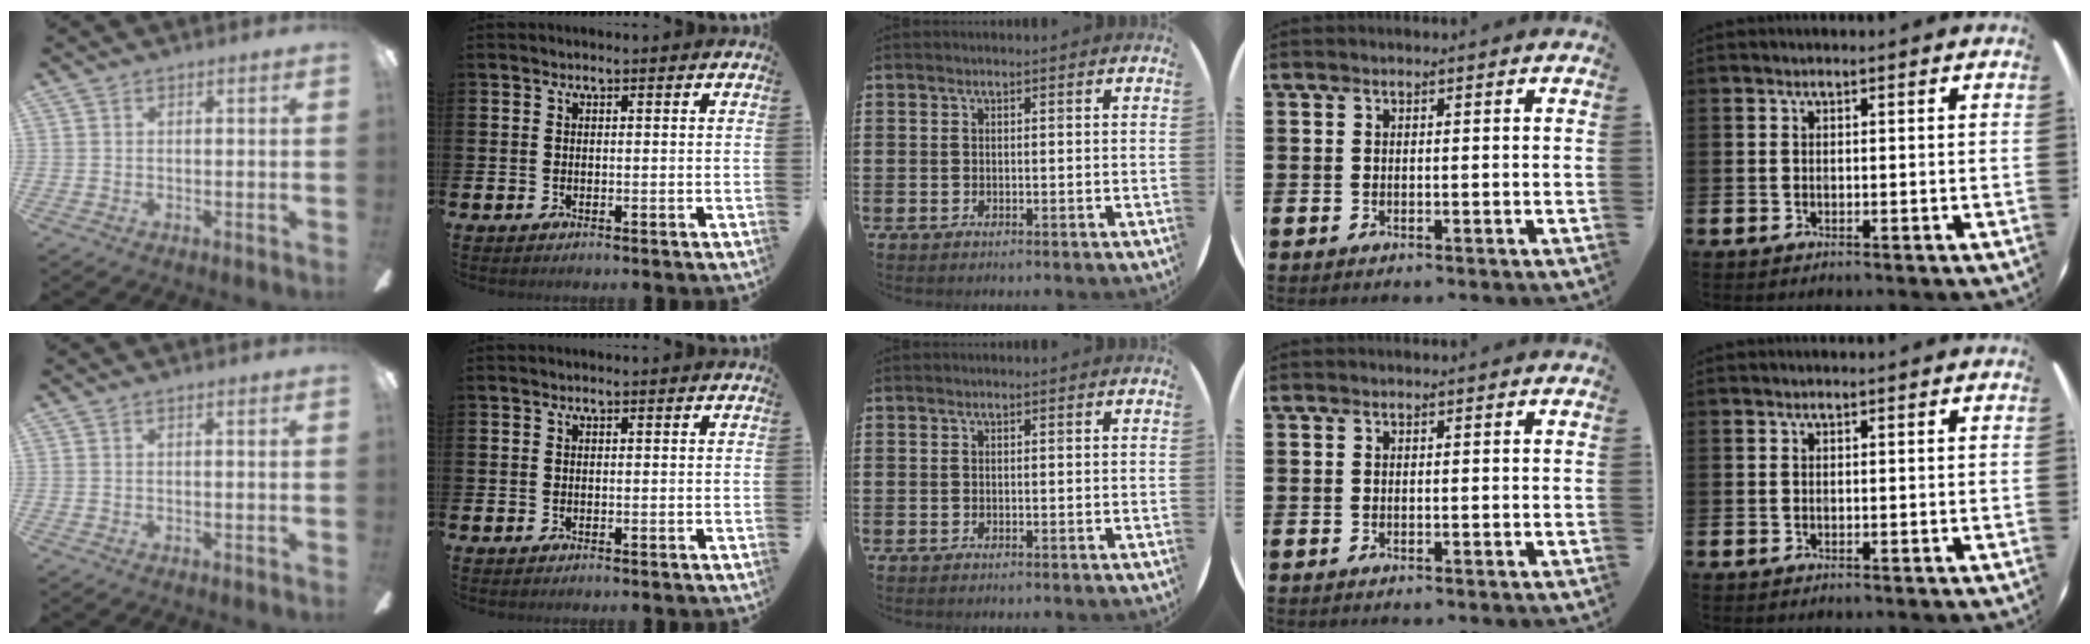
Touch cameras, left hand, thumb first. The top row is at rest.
{}